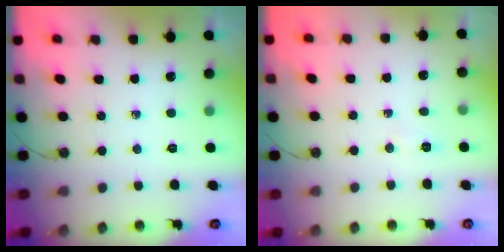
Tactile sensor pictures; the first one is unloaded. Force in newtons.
{"total": 4.5, "press": 2.4, "slide": 3.8}